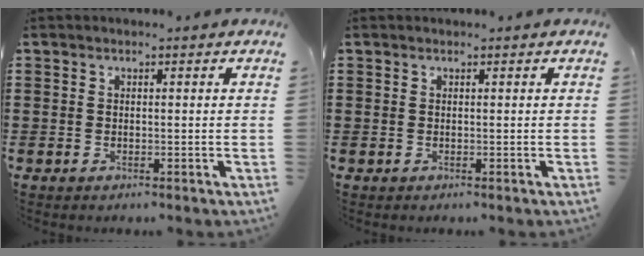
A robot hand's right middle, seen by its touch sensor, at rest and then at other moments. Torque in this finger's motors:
{"motor_torque": [0.15, 0.15, 0.04, 0.00]}